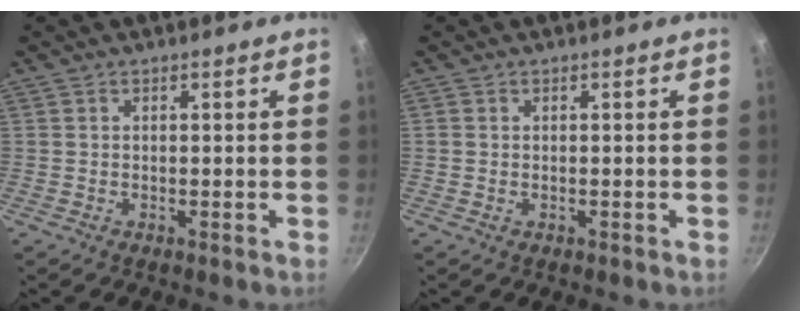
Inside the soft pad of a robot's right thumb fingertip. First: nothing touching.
{"total": 0.0}